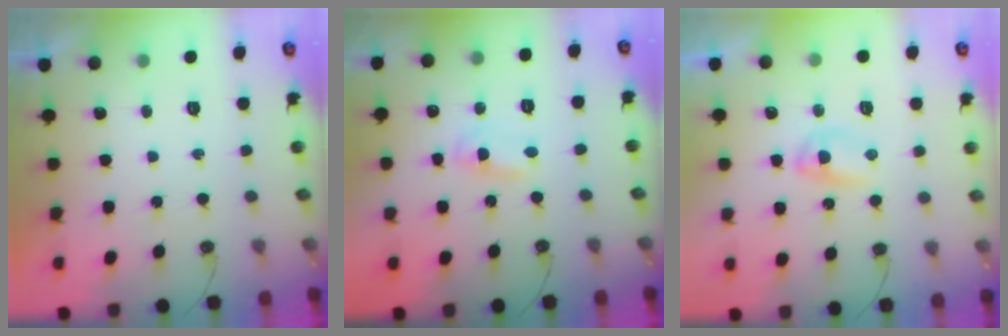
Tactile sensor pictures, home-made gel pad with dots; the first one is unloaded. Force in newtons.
{"total": 2.9, "press": 2.9, "slide": 0.4}
{"total": 3.9, "press": 3.9, "slide": 0.5}